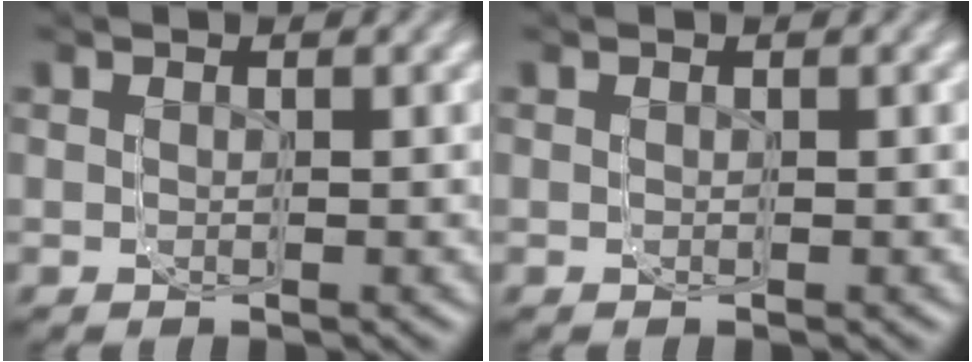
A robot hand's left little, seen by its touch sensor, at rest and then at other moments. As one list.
[{"total": 0.0}]